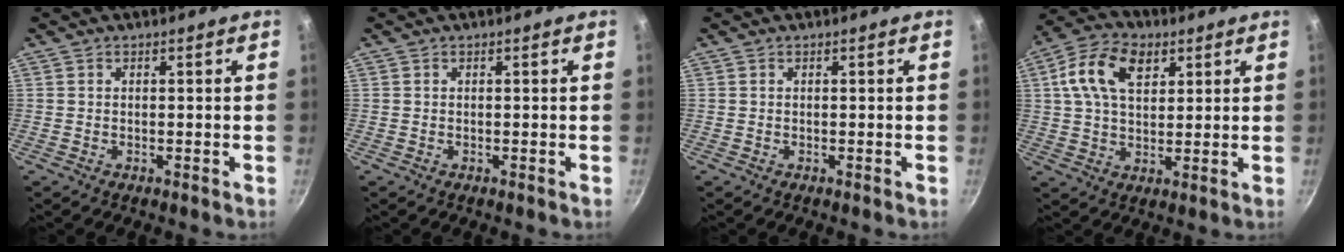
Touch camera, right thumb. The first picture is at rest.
{"total": 0.0}
{"total": 0.0}
{"total": 12.4, "force": [4.4, 7.8, 8.5], "torque": [-0.140, 0.006, 0.068]}